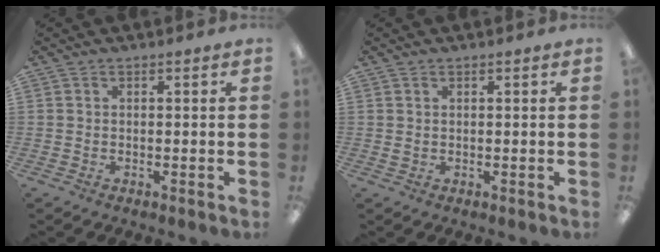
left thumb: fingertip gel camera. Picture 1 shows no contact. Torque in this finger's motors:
{"motor_torque": [0.06, 0.02, 0.47, -0.20, -0.01]}